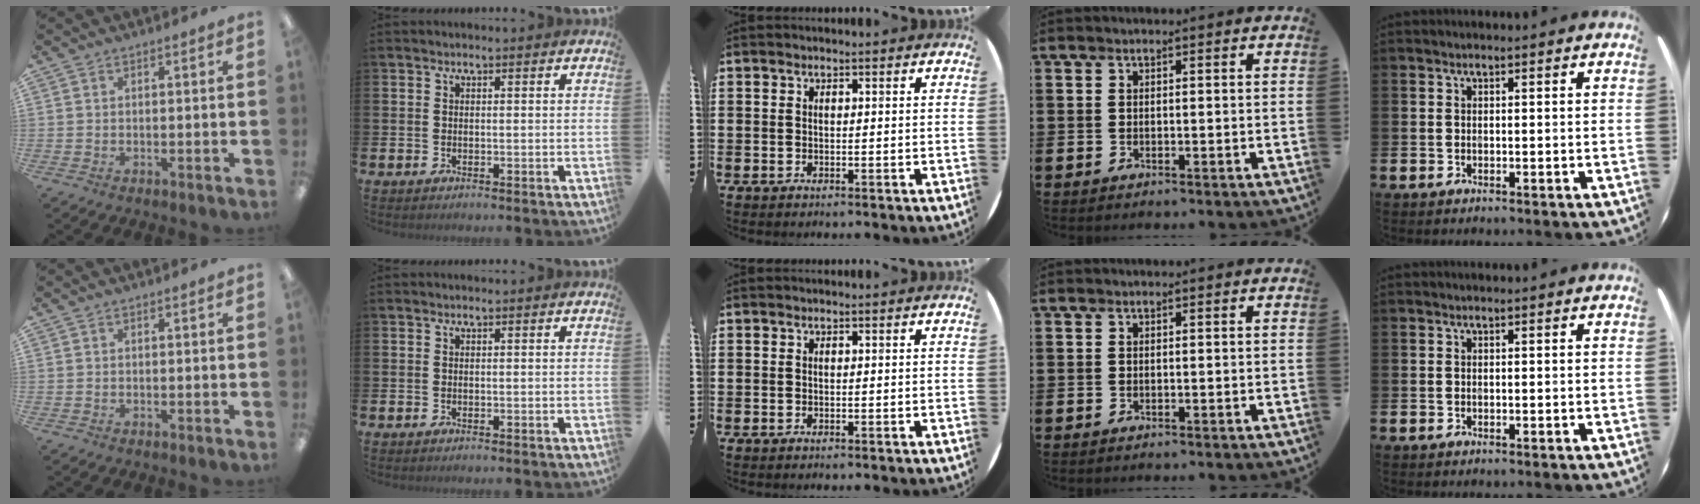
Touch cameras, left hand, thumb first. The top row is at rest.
{}